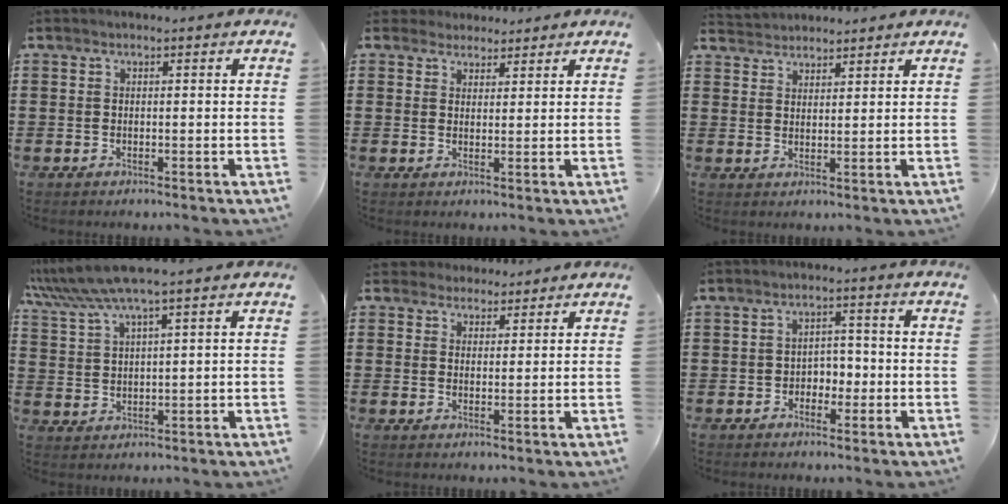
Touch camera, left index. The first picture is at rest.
{"total": 2.5, "force": [2.2, 1.3, 0.0], "torque": [-0.009, 0.006, 0.043]}
{"total": 2.6, "force": [2.5, 0.4, -0.5], "torque": [0.001, -0.004, 0.049]}
{"total": 6.3, "force": [4.8, -0.1, 4.1], "torque": [-0.093, -0.017, 0.085]}
{"total": 3.0, "force": [2.6, 1.5, -0.1], "torque": [-0.010, 0.006, 0.049]}
{"total": 2.9, "force": [-1.3, 2.1, 1.4], "torque": [-0.034, 0.006, -0.033]}